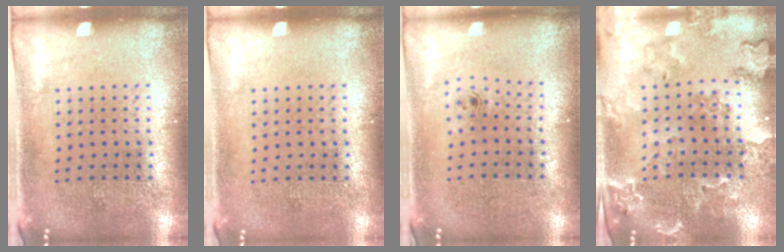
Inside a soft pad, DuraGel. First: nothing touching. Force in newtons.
{"total": 0.0}
{"total": 0.6, "press": 0.2, "slide": 0.6}
{"total": 1.9, "press": 1.9, "slide": 0.2}